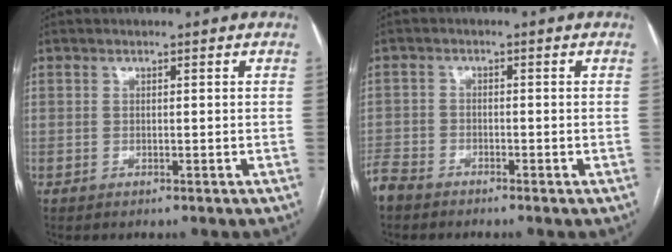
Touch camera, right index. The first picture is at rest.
{"total": 3.4, "force": [-3.1, 1.4, 0.5], "torque": [-0.007, -0.003, -0.065]}